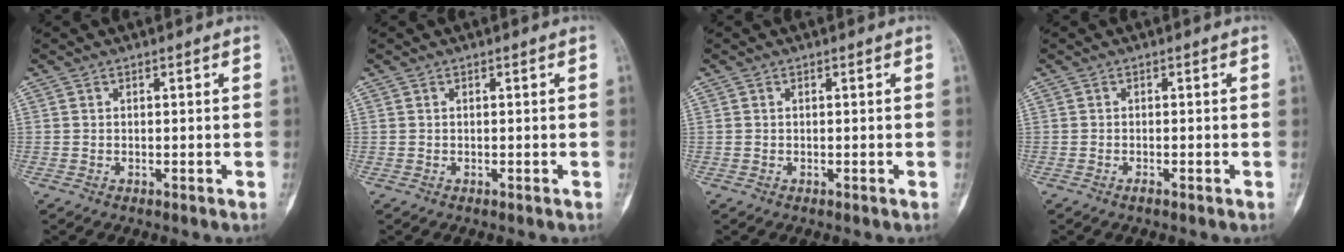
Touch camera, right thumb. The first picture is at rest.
{"total": 0.0}
{"total": 0.0}
{"total": 0.7, "force": [-0.5, 0.1, 0.5], "torque": [-0.011, 0.001, -0.010]}